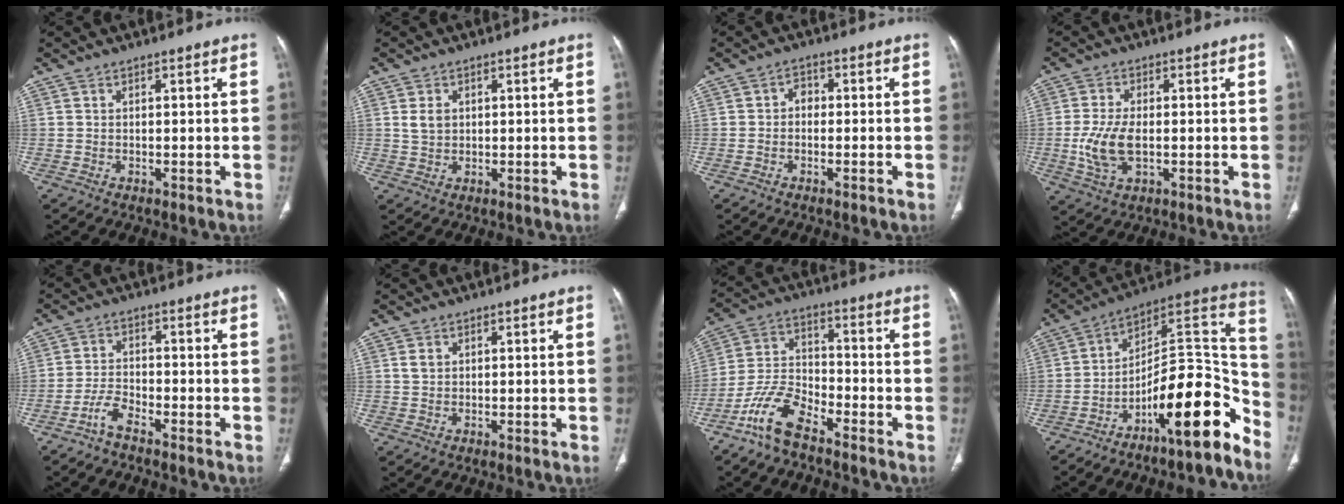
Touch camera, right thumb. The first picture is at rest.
{"total": 2.6, "force": [0.8, 2.1, 1.4], "torque": [-0.021, 0.000, 0.020]}
{"total": 2.0, "force": [-0.5, 1.6, 1.2], "torque": [-0.008, 0.012, -0.016]}
{"total": 7.8, "force": [-0.9, 4.1, 6.5], "torque": [-0.146, -0.002, -0.014]}
{"total": 3.7, "force": [-3.1, 1.1, 1.8], "torque": [-0.044, 0.022, -0.063]}
{"total": 1.2, "force": [0.5, 1.0, 0.5], "torque": [-0.011, 0.003, 0.011]}
{"total": 9.5, "force": [-7.0, 3.8, 5.3], "torque": [-0.118, 0.048, -0.146]}
{"total": 18.5, "force": [-11.6, 5.5, 13.4], "torque": [-0.154, 0.126, -0.183]}